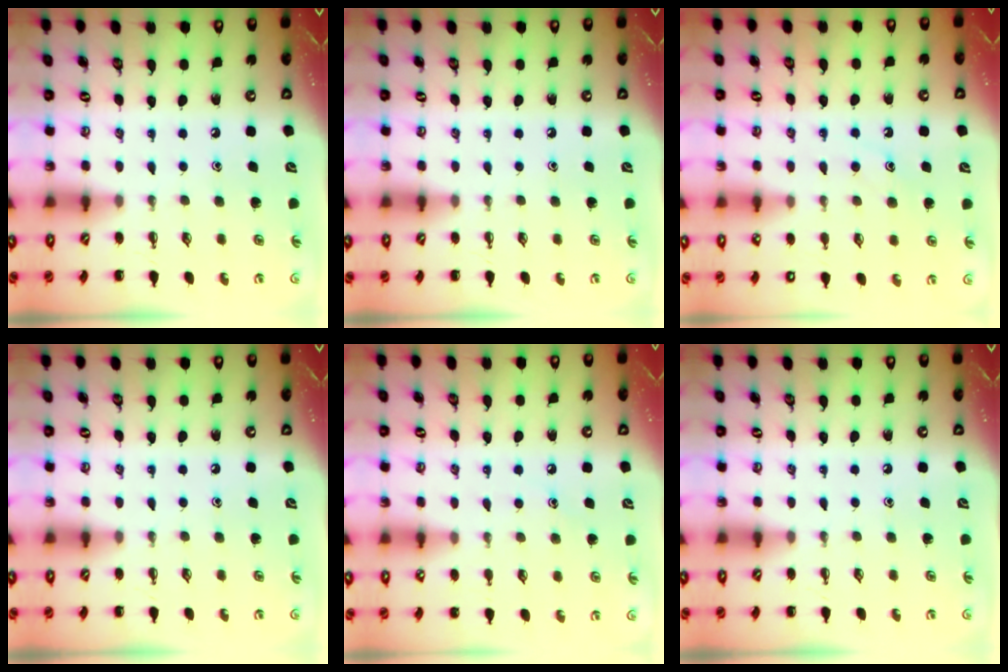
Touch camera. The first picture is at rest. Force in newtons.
{"total": 0.0}
{"total": 9.7, "press": 9.6, "slide": 1.2}
{"total": 0.0}
{"total": 7.6, "press": 7.3, "slide": 2.1}
{"total": 0.0}